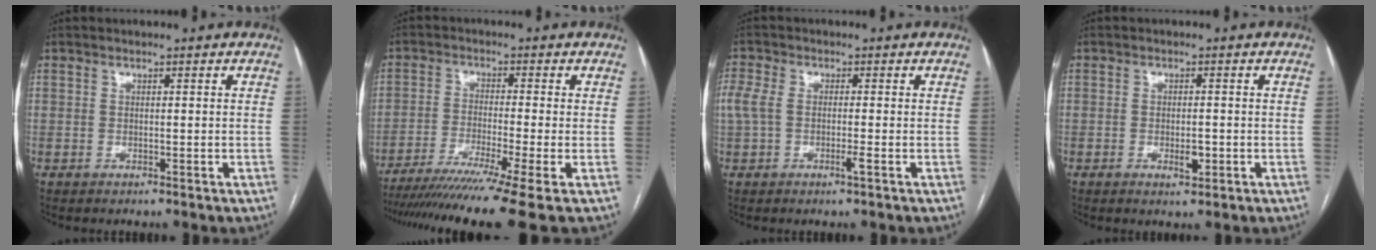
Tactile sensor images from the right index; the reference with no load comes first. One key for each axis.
{"total": 14.2, "fx": -10.8, "fy": -2.4, "fz": 8.8, "tx": -0.134, "ty": -0.043, "tz": -0.173}
{"total": 4.0, "fx": -0.7, "fy": 1.4, "fz": 3.6, "tx": -0.098, "ty": 0.009, "tz": -0.014}
{"total": 2.5, "fx": -0.8, "fy": 1.0, "fz": 2.2, "tx": -0.036, "ty": -0.001, "tz": -0.007}